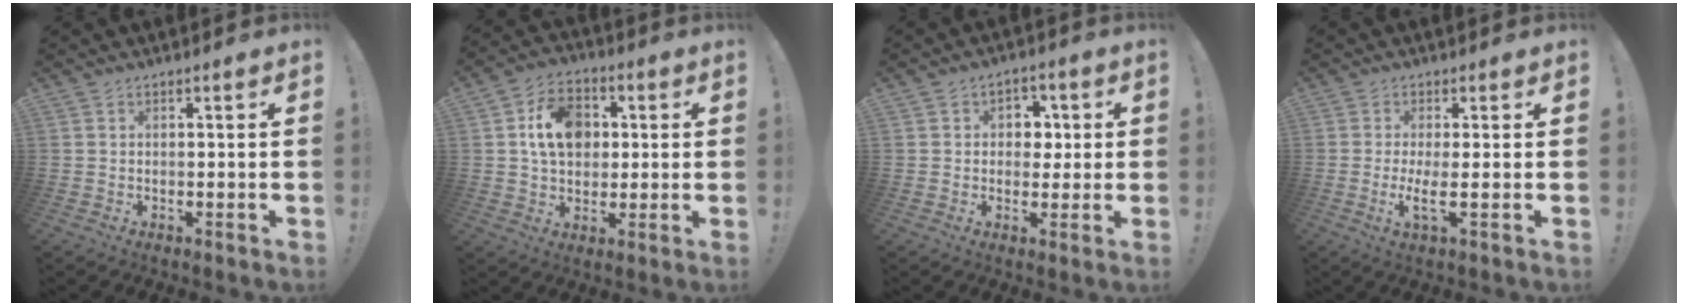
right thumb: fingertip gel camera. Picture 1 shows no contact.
{"total": 12.4, "force": [2.6, 9.6, 7.4], "torque": [-0.096, 0.000, 0.050]}
{"total": 5.9, "force": [0.6, 5.4, 2.2], "torque": [-0.024, 0.002, 0.010]}
{"total": 4.5, "force": [-0.3, 0.3, 4.5], "torque": [-0.090, -0.017, -0.005]}